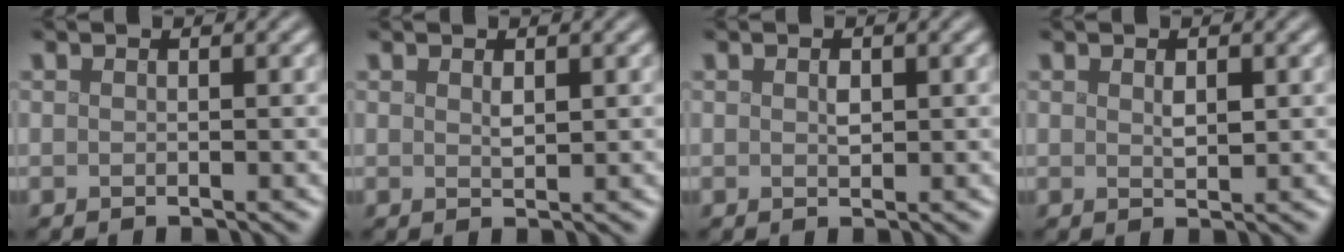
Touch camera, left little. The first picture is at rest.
{"total": 0.9, "force": [0.4, 0.4, 0.7], "torque": [-0.018, -0.002, 0.010]}
{"total": 1.0, "force": [0.2, 0.6, 0.8], "torque": [-0.014, 0.000, 0.004]}
{"total": 1.4, "force": [0.4, 0.7, 1.2], "torque": [-0.022, -0.003, 0.011]}